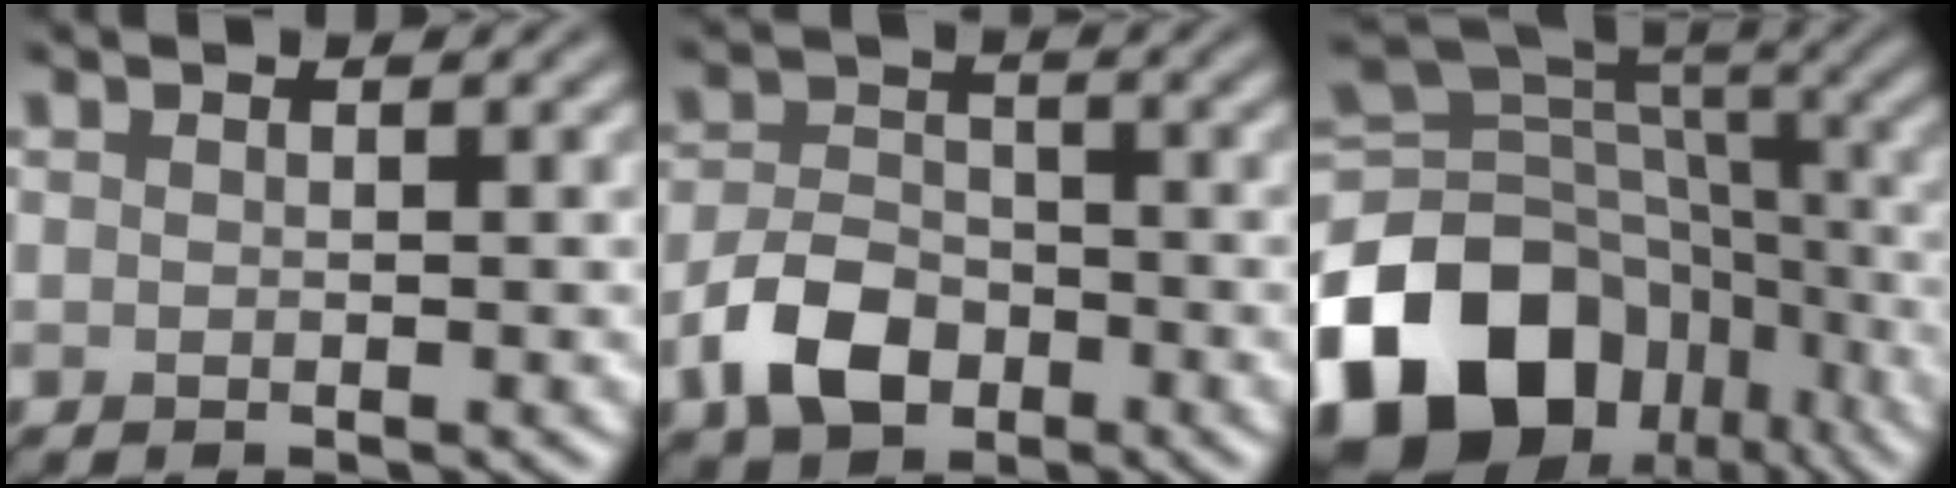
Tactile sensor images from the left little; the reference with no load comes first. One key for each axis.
{"total": 5.0, "fx": -2.5, "fy": 3.2, "fz": 2.9, "tx": -0.060, "ty": 0.002, "tz": -0.053}
{"total": 17.2, "fx": -8.7, "fy": 12.1, "fz": 8.4, "tx": -0.185, "ty": -0.005, "tz": -0.143}